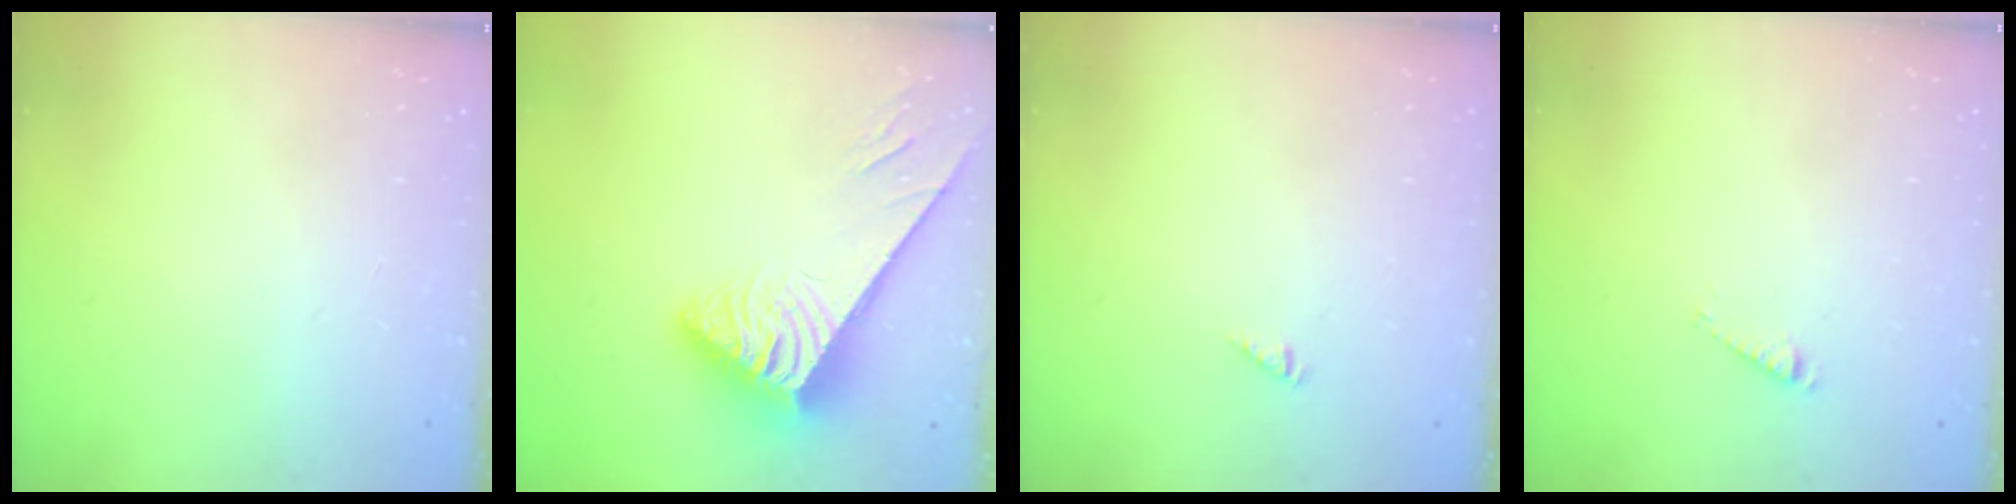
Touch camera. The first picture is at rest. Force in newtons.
{"total": 6.7, "press": 6.6, "slide": 0.7}
{"total": 0.0}
{"total": 2.9, "press": 2.9, "slide": 0.3}